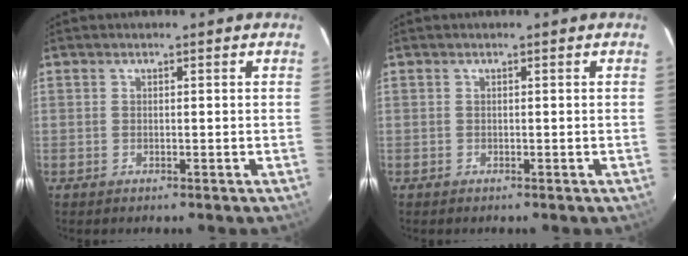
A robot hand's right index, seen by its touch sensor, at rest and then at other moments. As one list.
[{"total": 0.0}]